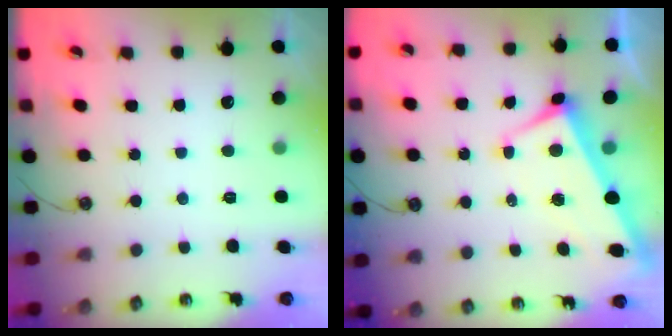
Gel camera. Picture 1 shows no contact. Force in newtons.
{"total": 2.5, "press": 2.3, "slide": 0.9}